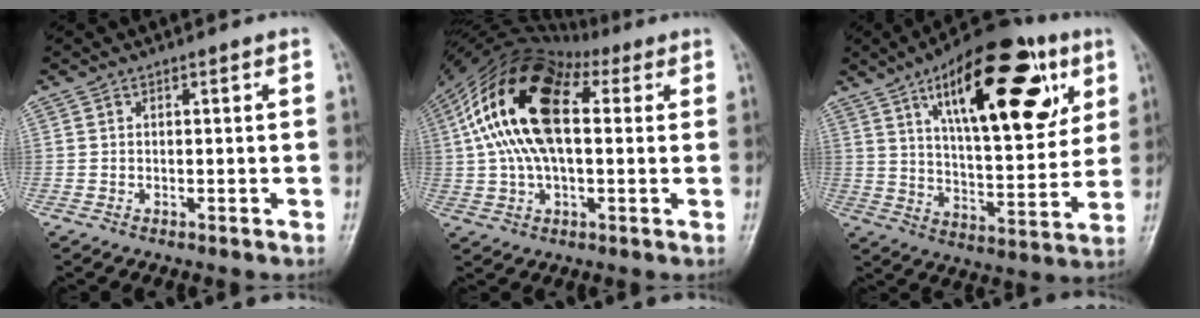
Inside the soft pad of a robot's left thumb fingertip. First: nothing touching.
{"total": 19.7, "force": [3.9, 10.7, 16.0], "torque": [-0.305, 0.035, 0.058]}
{"total": 25.4, "force": [11.2, 10.5, 20.3], "torque": [-0.268, -0.024, 0.175]}